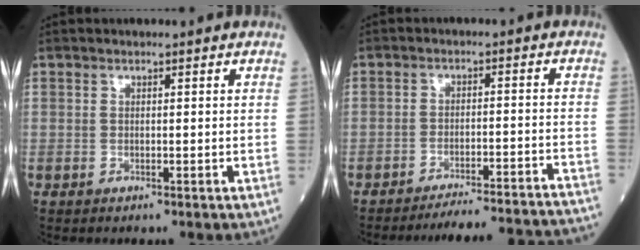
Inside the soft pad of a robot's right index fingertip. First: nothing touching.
{"total": 18.0, "force": [-17.5, -0.4, 4.2], "torque": [-0.026, -0.005, -0.219]}